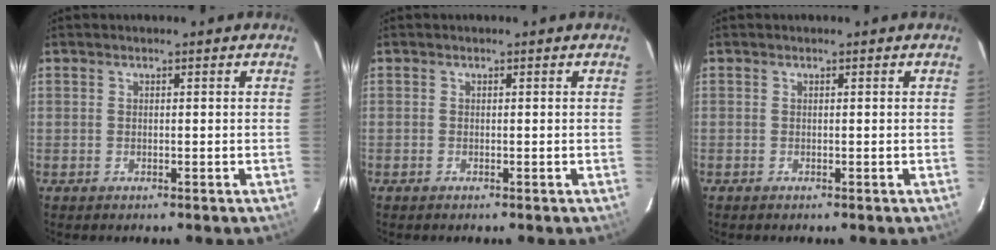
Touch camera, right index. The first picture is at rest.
{"total": 0.0}
{"total": 0.0}